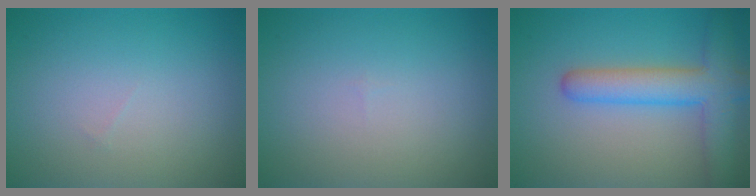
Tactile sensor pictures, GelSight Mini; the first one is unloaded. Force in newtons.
{"total": 0.0}
{"total": 5.8, "press": 5.8, "slide": 0.3}